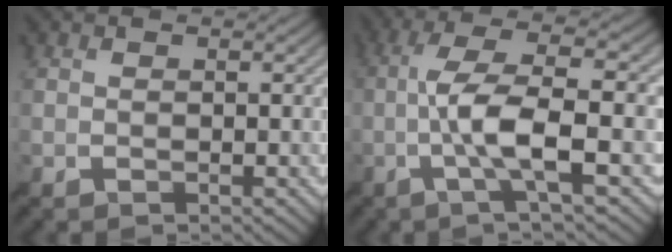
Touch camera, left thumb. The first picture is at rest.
{"total": 10.0, "force": [-1.8, 1.7, 9.6], "torque": [-0.161, 0.018, -0.051]}